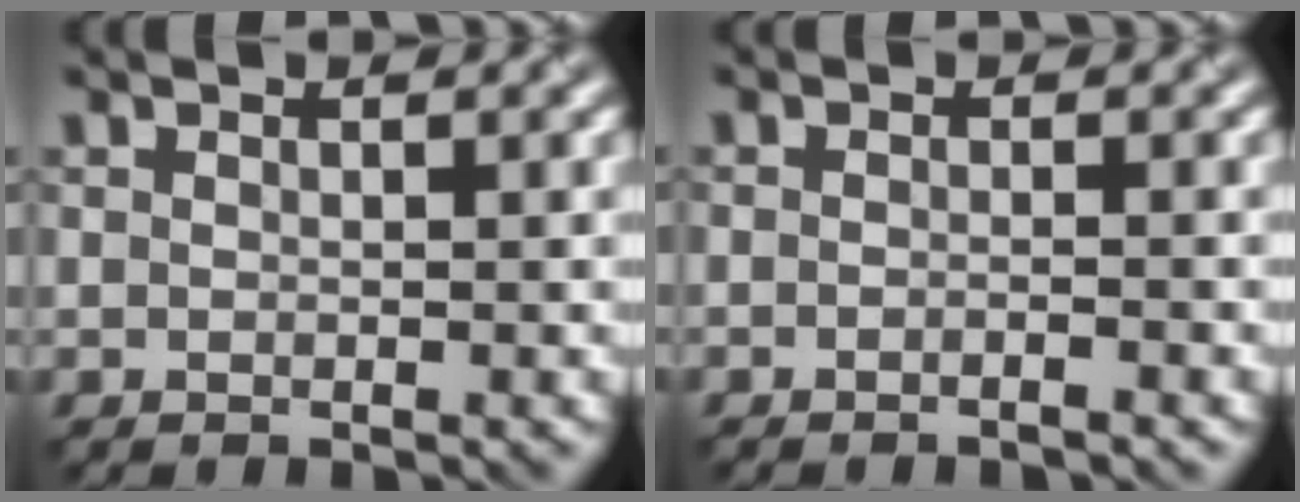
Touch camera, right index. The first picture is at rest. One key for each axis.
{"total": 1.2, "fx": -1.1, "fy": 0.0, "fz": 0.2, "tx": 0.001, "ty": -0.002, "tz": -0.023}